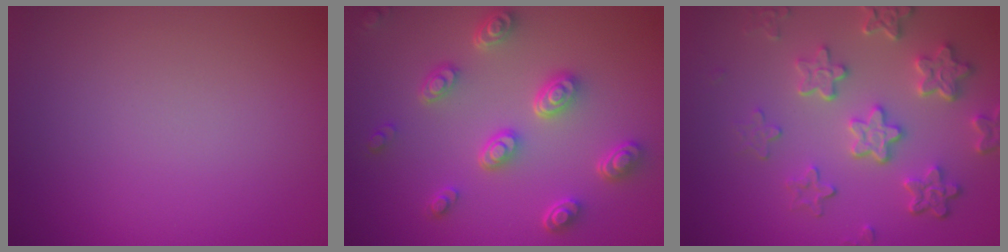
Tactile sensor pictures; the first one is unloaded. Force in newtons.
{"total": 5.0, "press": 3.9, "slide": 3.1}
{"total": 5.7, "press": 4.3, "slide": 3.8}